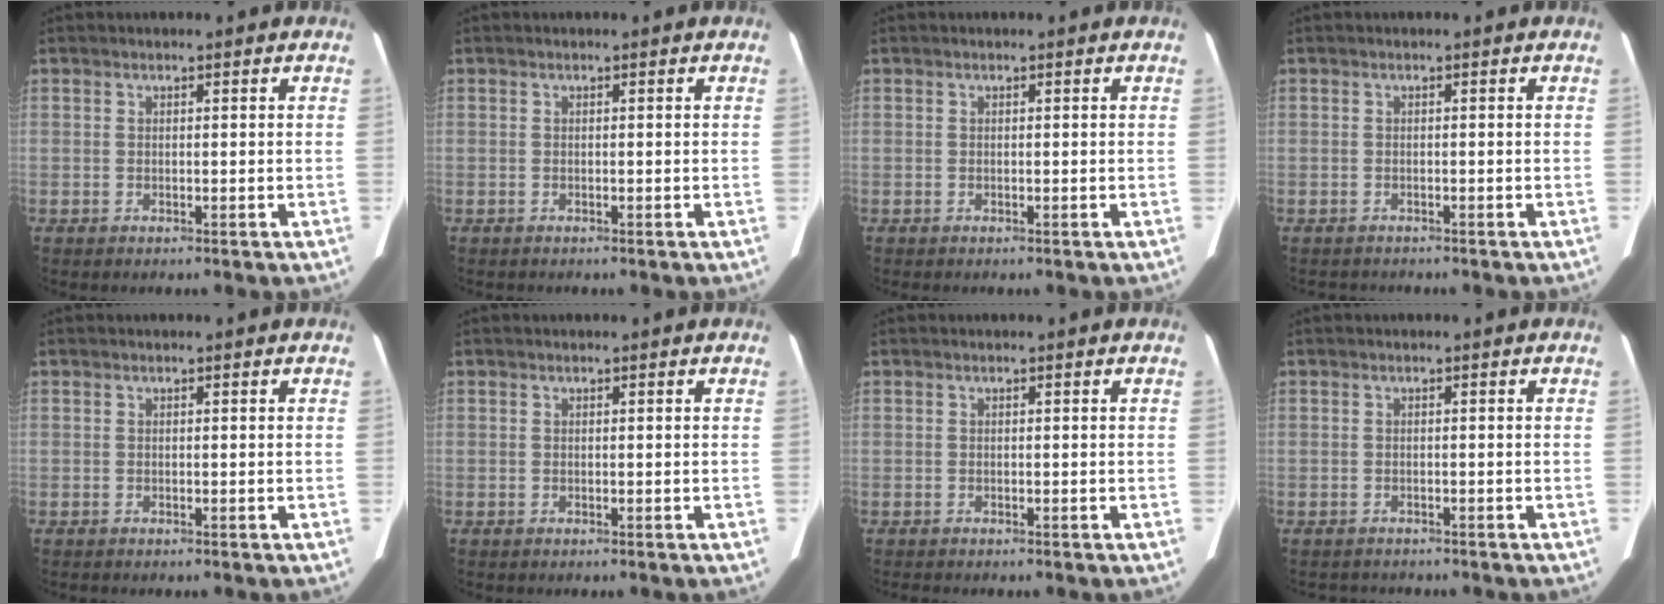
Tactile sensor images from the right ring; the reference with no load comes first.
{"total": 0.0}
{"total": 0.0}
{"total": 2.0, "force": [-1.8, 0.7, 0.4], "torque": [-0.008, -0.006, -0.020]}
{"total": 0.0}
{"total": 0.0}
{"total": 0.7, "force": [-0.6, 0.1, 0.3], "torque": [-0.007, -0.003, -0.009]}
{"total": 2.7, "force": [-2.5, 1.0, 0.5], "torque": [-0.007, -0.005, -0.029]}